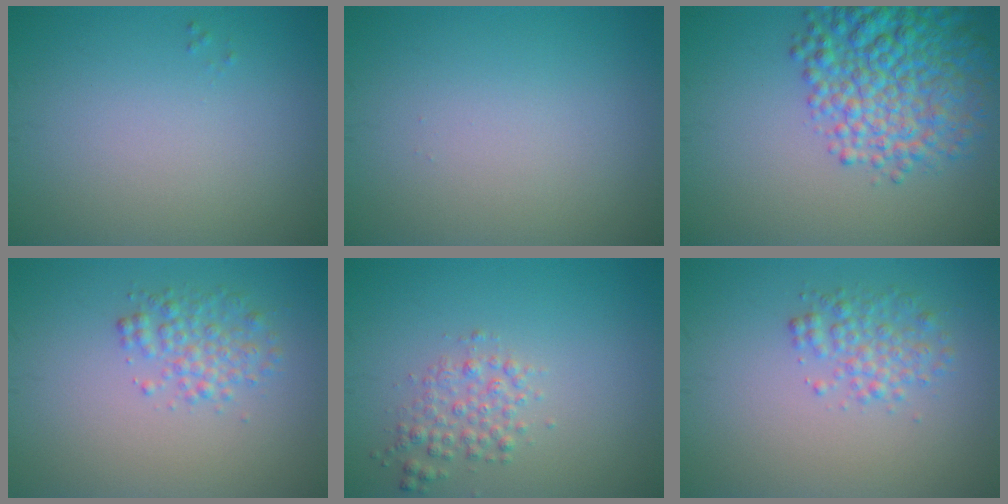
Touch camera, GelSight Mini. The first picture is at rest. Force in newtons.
{"total": 0.0}
{"total": 7.8, "press": 7.8, "slide": 0.3}
{"total": 2.4, "press": 2.4, "slide": 0.1}
{"total": 2.2, "press": 2.2, "slide": 0.0}
{"total": 2.4, "press": 2.4, "slide": 0.1}